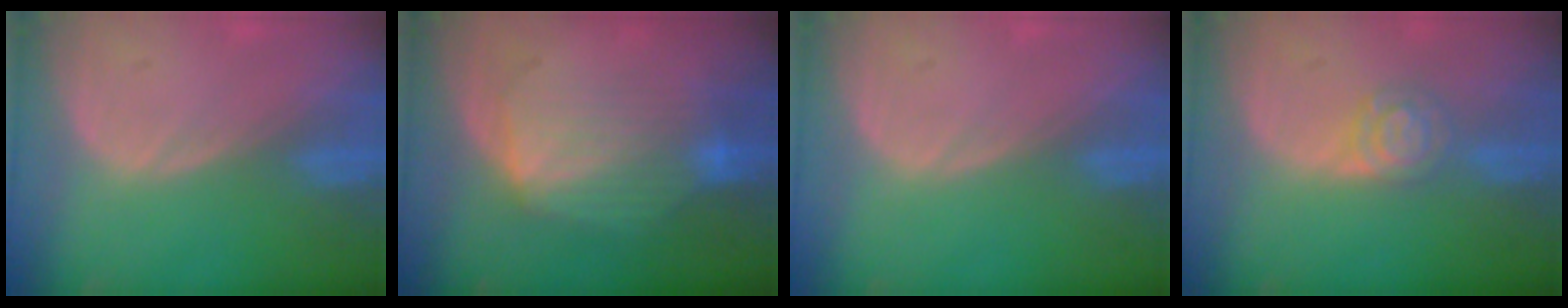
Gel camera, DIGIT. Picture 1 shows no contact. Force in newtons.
{"total": 7.4, "press": 7.3, "slide": 1.4}
{"total": 0.0}
{"total": 4.3, "press": 4.2, "slide": 0.4}